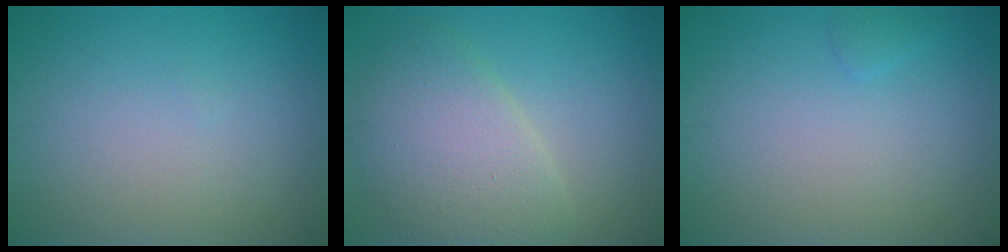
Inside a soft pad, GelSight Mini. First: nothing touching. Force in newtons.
{"total": 5.9, "press": 5.9, "slide": 0.2}
{"total": 0.6, "press": 0.6, "slide": 0.0}